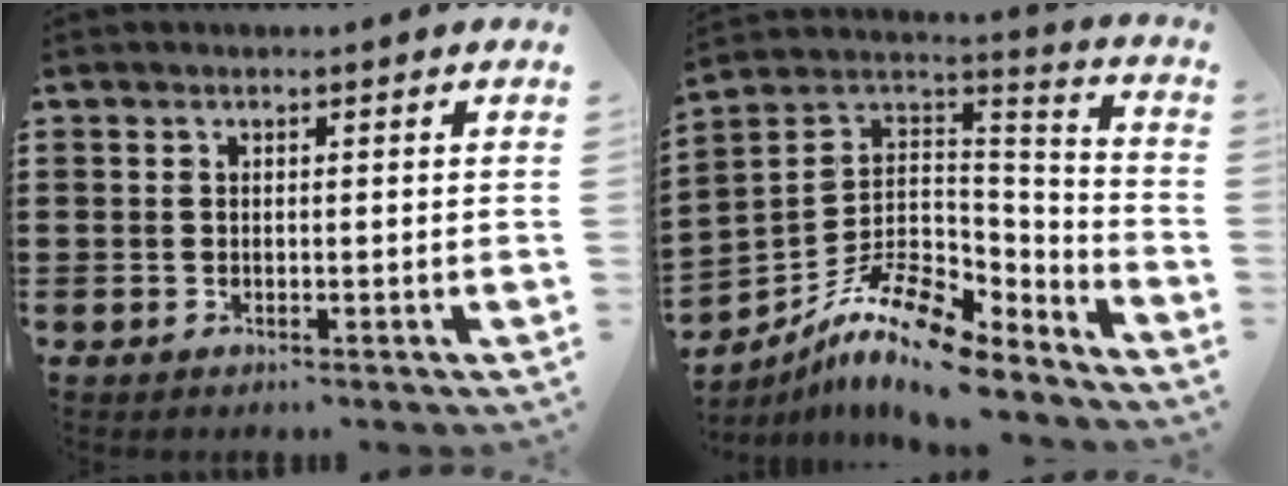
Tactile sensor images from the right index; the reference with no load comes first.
{"total": 11.5, "force": [-8.3, 4.0, 7.0], "torque": [-0.141, 0.015, -0.159]}